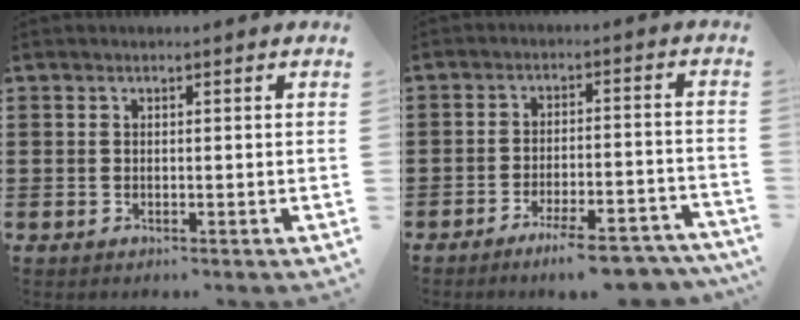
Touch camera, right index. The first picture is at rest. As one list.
[{"total": 6.6, "force": [-5.5, 0.5, 3.7], "torque": [-0.053, -0.003, -0.097]}]